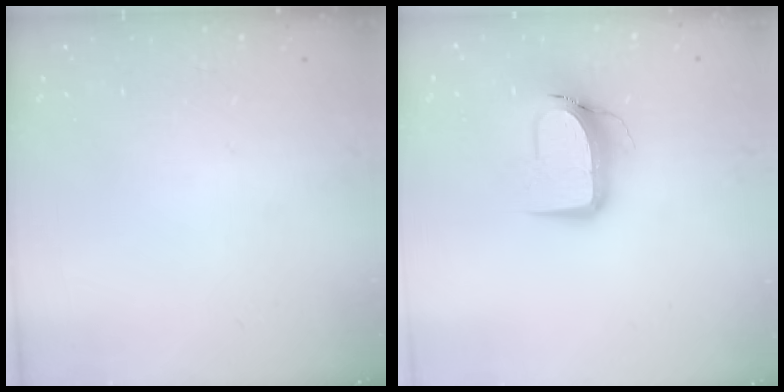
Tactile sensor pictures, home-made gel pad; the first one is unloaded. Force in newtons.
{"total": 11.3, "press": 11.2, "slide": 1.3}